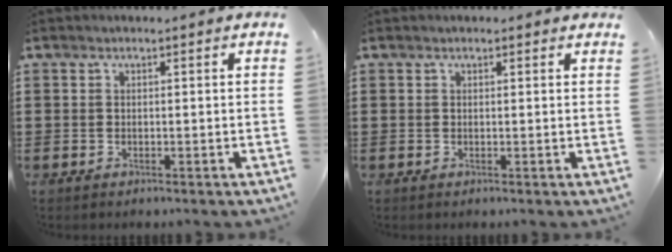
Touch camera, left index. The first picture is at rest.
{"total": 0.7, "force": [0.3, 0.6, 0.1], "torque": [0.004, 0.000, 0.005]}